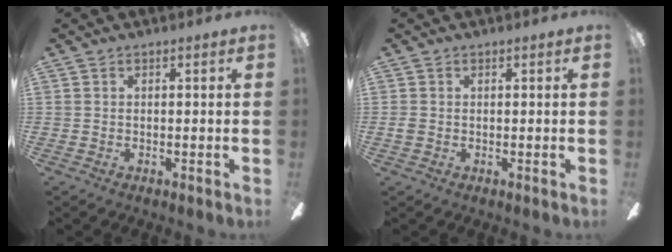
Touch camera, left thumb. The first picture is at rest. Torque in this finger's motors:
{"motor_torque": [0.11, 0.41, 0.09, 0.00, -0.02]}